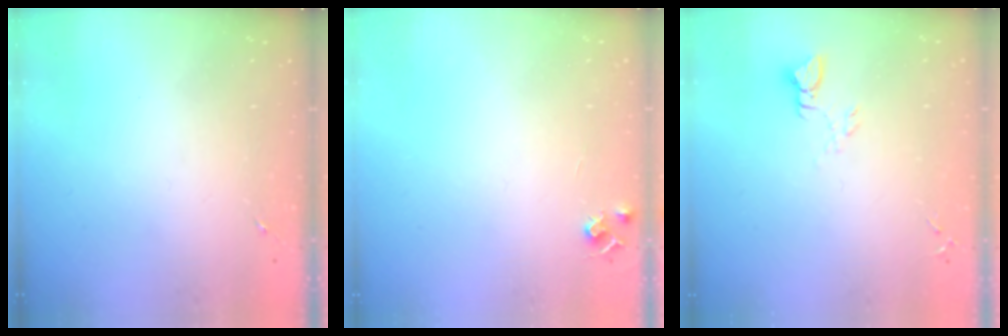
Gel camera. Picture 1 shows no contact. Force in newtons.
{"total": 5.2, "press": 5.2, "slide": 0.7}
{"total": 2.8, "press": 2.8, "slide": 0.2}